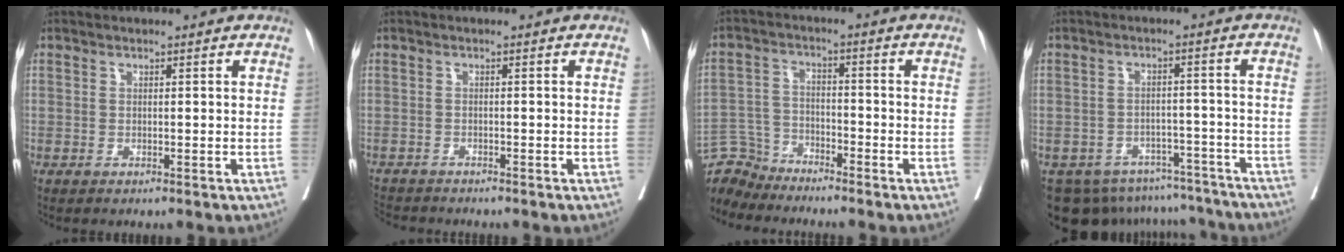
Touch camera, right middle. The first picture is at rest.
{"total": 3.7, "force": [-3.6, 0.8, 0.0], "torque": [-0.003, -0.013, -0.063]}
{"total": 6.4, "force": [-6.2, 1.2, -1.2], "torque": [0.015, 0.006, -0.125]}
{"total": 15.2, "force": [-13.3, 6.6, 3.0], "torque": [-0.051, 0.021, -0.161]}